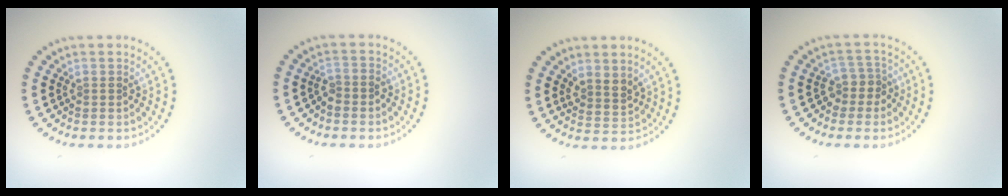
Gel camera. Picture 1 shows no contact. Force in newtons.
{"total": 1.4, "press": 1.1, "slide": 0.9}
{"total": 2.0, "press": 1.6, "slide": 1.1}
{"total": 2.0, "press": 1.6, "slide": 1.2}